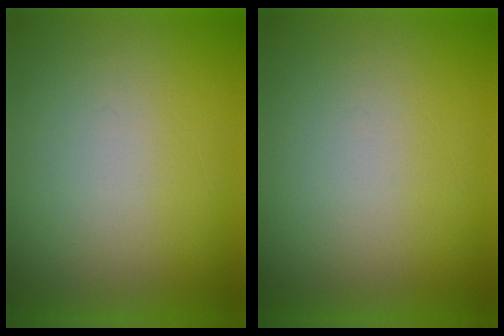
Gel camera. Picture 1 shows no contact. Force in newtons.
{"total": 0.0}